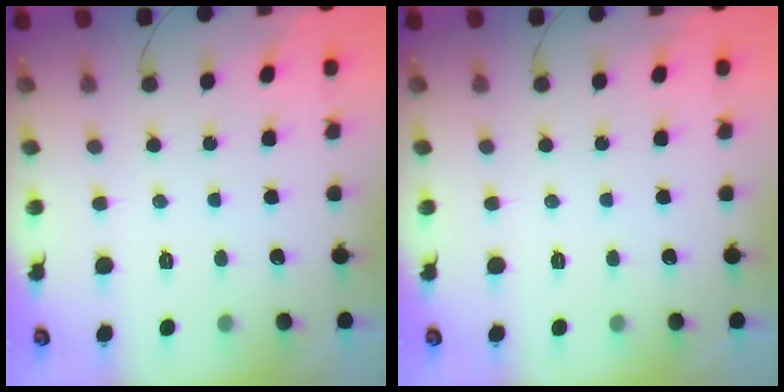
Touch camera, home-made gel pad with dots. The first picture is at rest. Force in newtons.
{"total": 0.0}